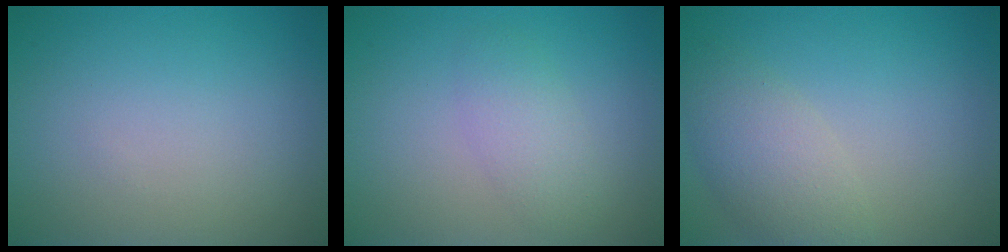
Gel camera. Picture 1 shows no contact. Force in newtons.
{"total": 2.2, "press": 2.2, "slide": 0.0}
{"total": 3.7, "press": 3.7, "slide": 0.3}